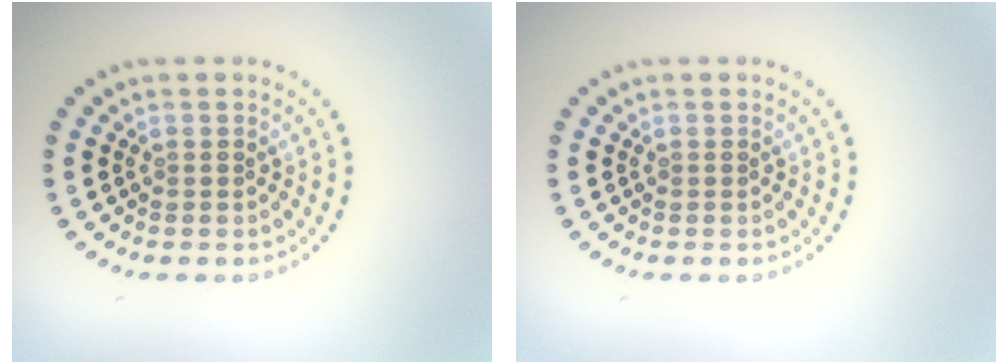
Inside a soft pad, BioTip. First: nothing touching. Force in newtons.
{"total": 0.0}